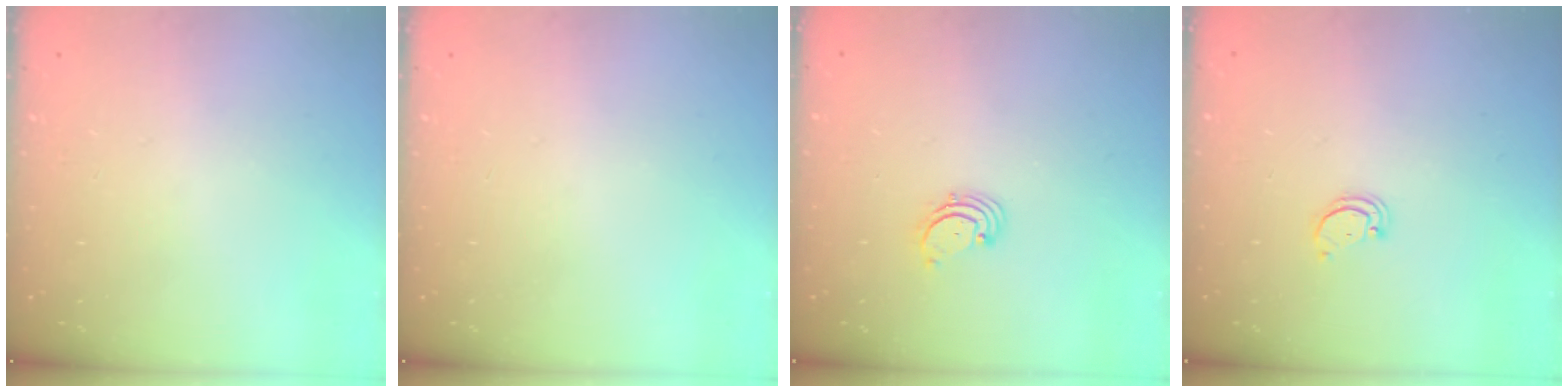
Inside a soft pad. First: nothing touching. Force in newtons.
{"total": 0.0}
{"total": 1.7, "press": 1.6, "slide": 0.2}
{"total": 1.6, "press": 1.6, "slide": 0.1}